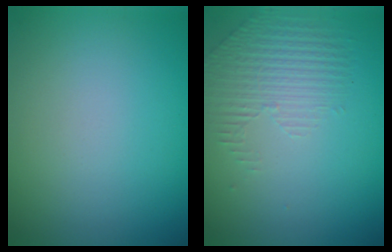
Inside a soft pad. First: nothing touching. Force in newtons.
{"total": 1.5, "press": 0.9, "slide": 1.2}